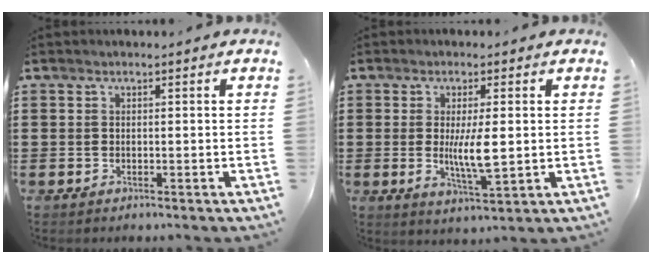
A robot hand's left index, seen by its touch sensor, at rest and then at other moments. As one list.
[{"total": 6.7, "force": [0.1, 1.7, 6.5], "torque": [-0.122, -0.008, -0.004]}]